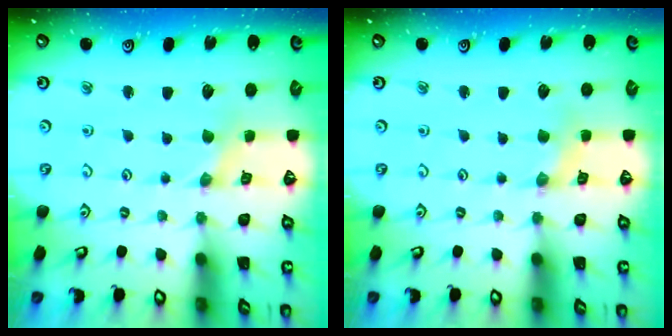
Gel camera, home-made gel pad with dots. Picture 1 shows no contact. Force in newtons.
{"total": 2.1, "press": 2.1, "slide": 0.4}